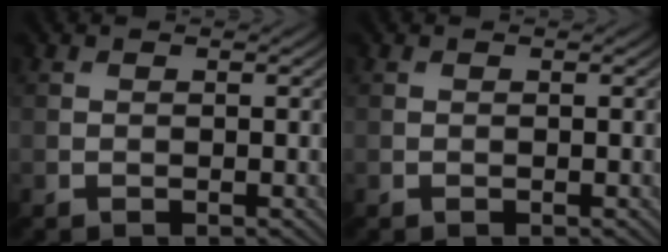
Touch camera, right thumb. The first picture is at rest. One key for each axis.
{"total": 0.0}